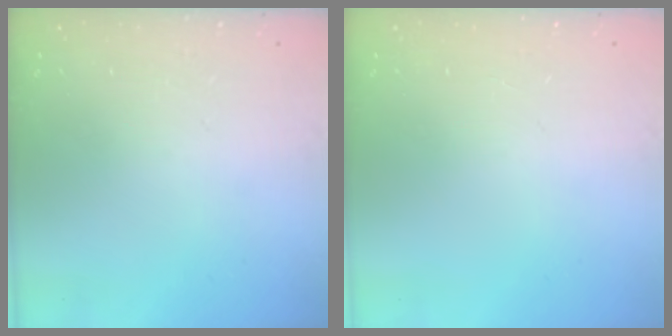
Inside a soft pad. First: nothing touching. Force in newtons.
{"total": 0.0}